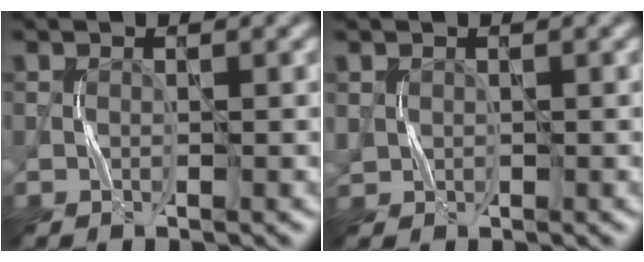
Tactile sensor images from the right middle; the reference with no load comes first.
{"total": 1.0, "force": [0.4, 0.9, 0.1], "torque": [-0.001, 0.002, 0.010]}